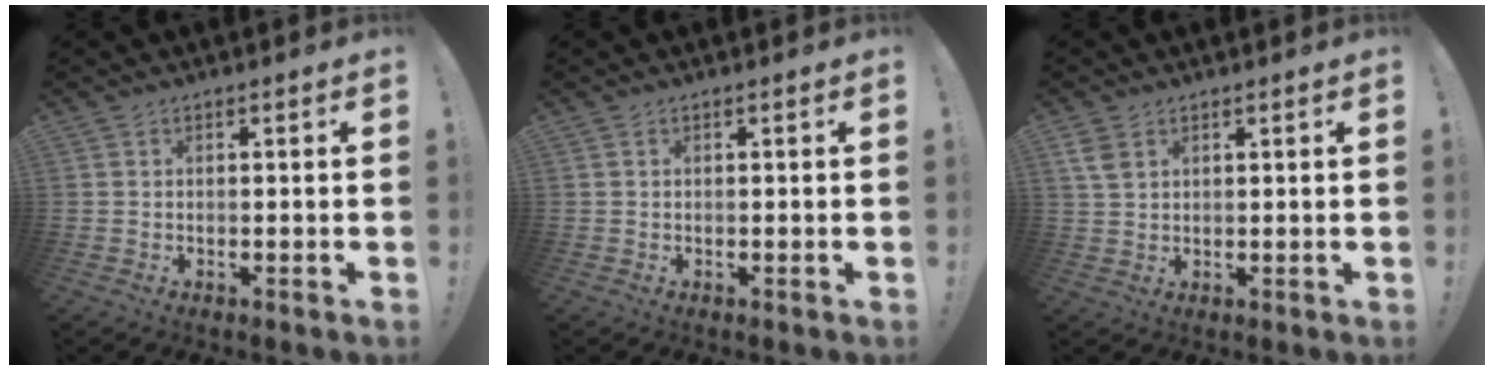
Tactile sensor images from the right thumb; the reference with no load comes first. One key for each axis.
{"total": 0.0}
{"total": 4.5, "fx": 2.4, "fy": 2.8, "fz": 2.7, "tx": -0.047, "ty": -0.002, "tz": 0.047}